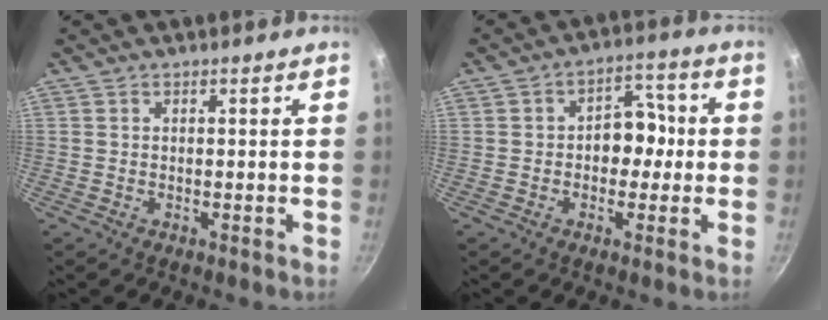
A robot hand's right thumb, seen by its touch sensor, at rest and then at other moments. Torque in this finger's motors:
{"motor_torque": [-0.61, 0.74, 0.93, 0.11, -0.01]}